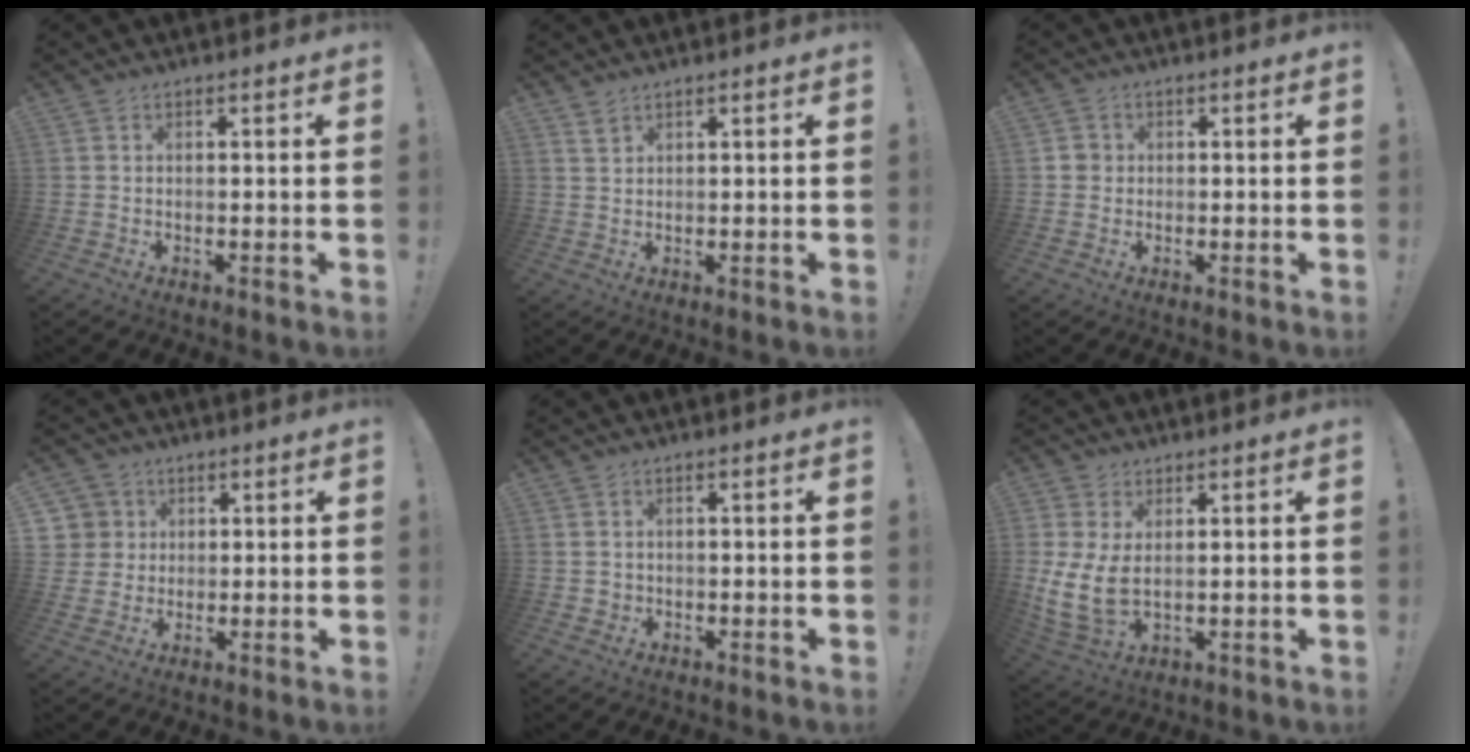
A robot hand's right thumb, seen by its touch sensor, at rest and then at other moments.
{"total": 2.2, "force": [1.8, 1.1, 0.8], "torque": [-0.009, -0.011, 0.033]}
{"total": 2.7, "force": [0.1, 2.6, 0.8], "torque": [-0.011, 0.007, 0.001]}
{"total": 6.3, "force": [2.1, 5.9, 0.8], "torque": [-0.017, -0.010, 0.045]}
{"total": 1.8, "force": [0.4, 1.7, 0.4], "torque": [-0.004, -0.002, 0.008]}
{"total": 9.1, "force": [1.9, 5.4, 7.0], "torque": [-0.135, -0.017, 0.044]}